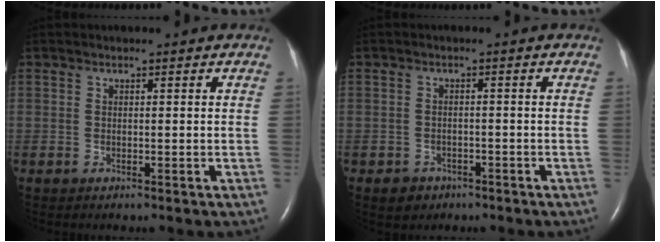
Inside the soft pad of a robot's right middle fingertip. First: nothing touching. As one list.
[{"total": 2.5, "force": [-1.6, 2.0, 0.4], "torque": [-0.009, 0.008, -0.017]}]